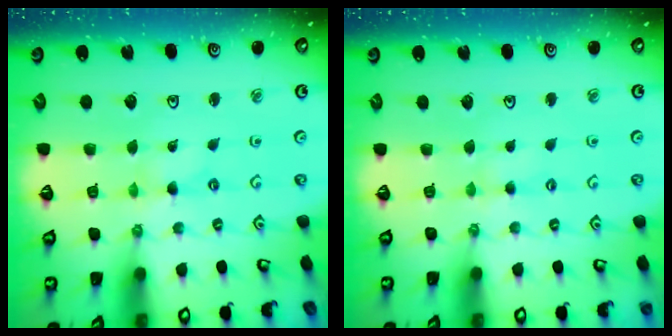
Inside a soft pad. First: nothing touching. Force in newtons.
{"total": 2.4, "press": 2.4, "slide": 0.4}